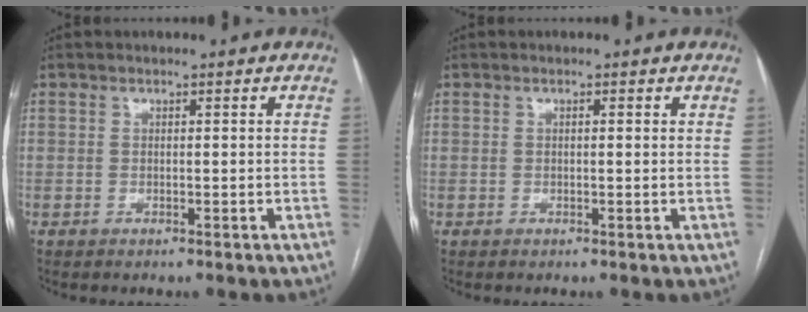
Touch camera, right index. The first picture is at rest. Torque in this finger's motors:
{"motor_torque": [-0.03, 0.10, 0.06, 0.00]}